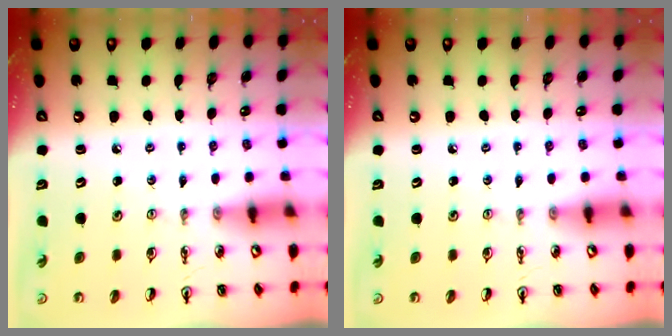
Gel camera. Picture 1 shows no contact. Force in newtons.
{"total": 0.0}